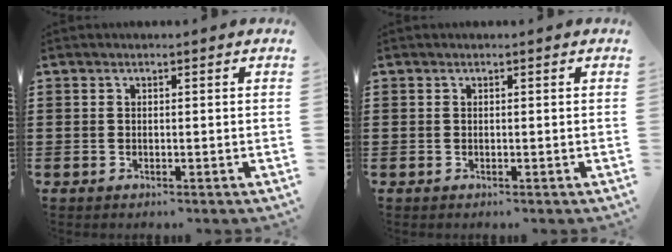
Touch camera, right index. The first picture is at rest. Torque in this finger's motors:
{"motor_torque": [-0.24, 0.37, -0.01, 0.00]}